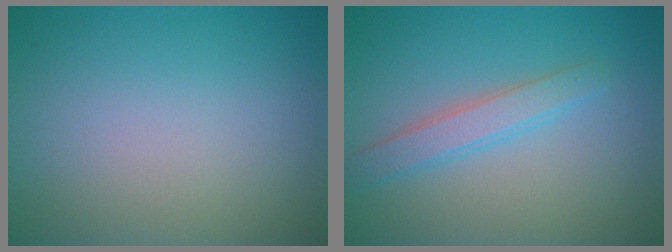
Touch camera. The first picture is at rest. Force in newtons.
{"total": 2.4, "press": 2.4, "slide": 0.1}